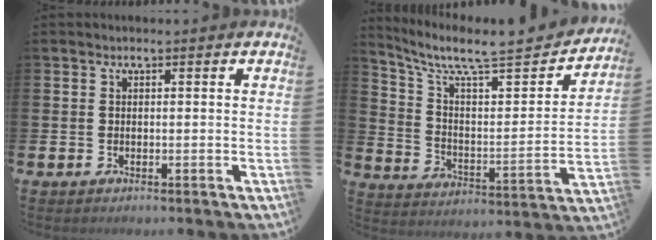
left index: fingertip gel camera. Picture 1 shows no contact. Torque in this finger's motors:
{"motor_torque": [0.75, -1.39, 0.30, 0.16]}